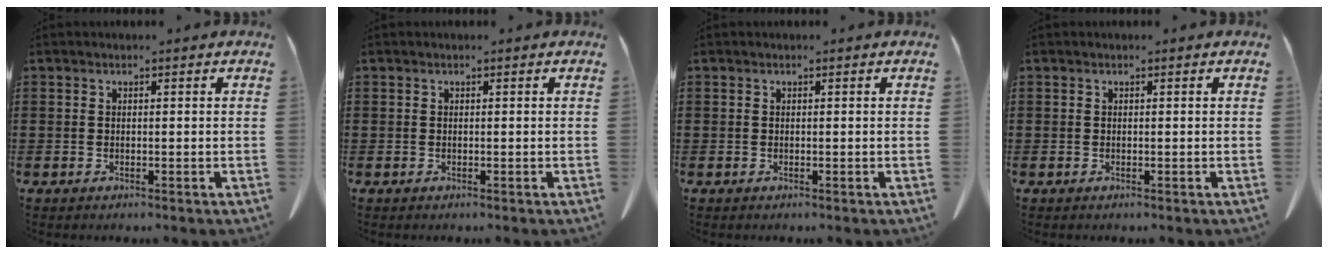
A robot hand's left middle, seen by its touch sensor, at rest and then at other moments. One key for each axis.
{"total": 0.0}
{"total": 0.0}
{"total": 0.0}